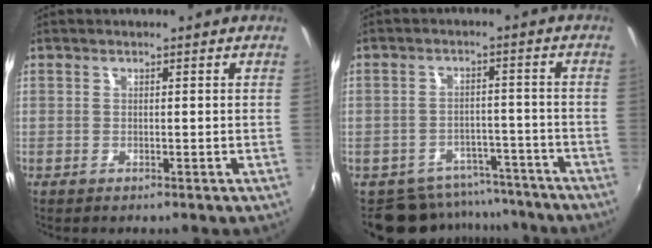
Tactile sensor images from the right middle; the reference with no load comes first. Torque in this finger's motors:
{"motor_torque": [-0.23, -0.59, -0.04, -0.02]}